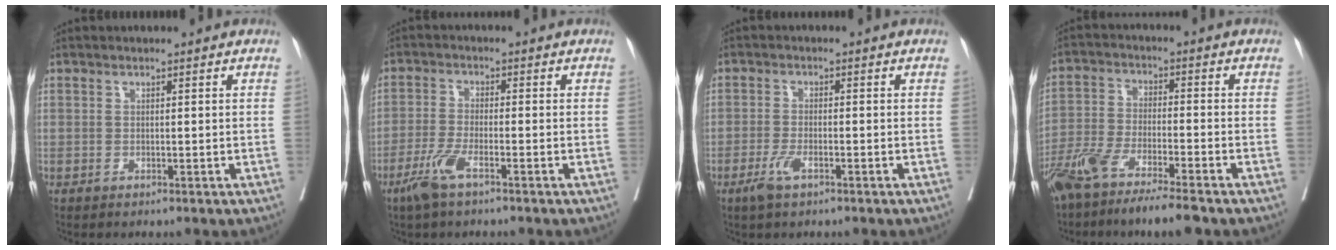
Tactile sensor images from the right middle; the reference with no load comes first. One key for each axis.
{"total": 4.8, "fx": -3.0, "fy": 0.7, "fz": 3.6, "tx": -0.083, "ty": -0.007, "tz": -0.062}
{"total": 3.1, "fx": -1.8, "fy": 0.8, "fz": 2.4, "tx": -0.054, "ty": -0.002, "tz": -0.036}
{"total": 10.8, "fx": -8.3, "fy": 0.8, "fz": 6.8, "tx": -0.126, "ty": -0.023, "tz": -0.148}